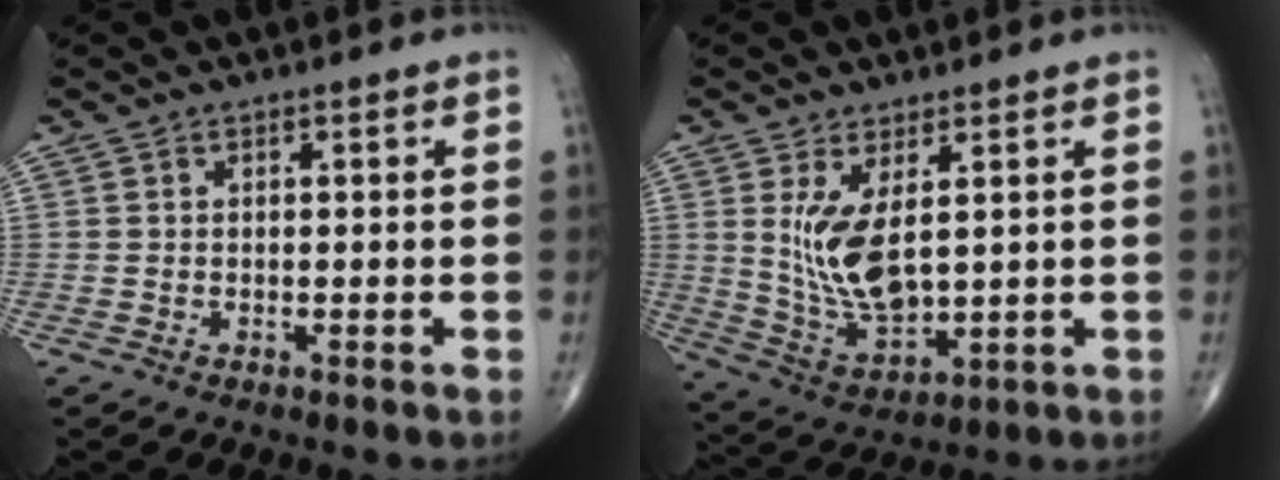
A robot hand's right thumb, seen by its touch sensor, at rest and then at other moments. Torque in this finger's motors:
{"motor_torque": [-0.37, 0.59, 1.23, 0.39, 0.40]}